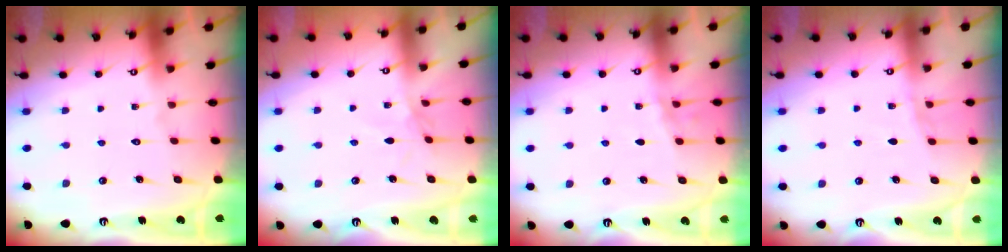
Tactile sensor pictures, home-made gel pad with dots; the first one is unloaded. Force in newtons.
{"total": 1.7, "press": 1.7, "slide": 0.4}
{"total": 5.5, "press": 4.7, "slide": 2.8}
{"total": 4.1, "press": 4.1, "slide": 0.5}